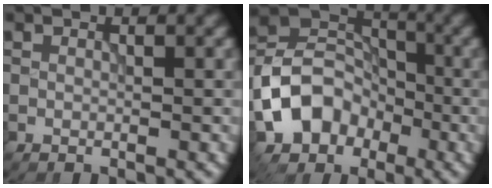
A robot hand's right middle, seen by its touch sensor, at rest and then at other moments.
{"total": 7.7, "force": [-3.2, 6.0, 3.5], "torque": [-0.050, 0.007, -0.069]}